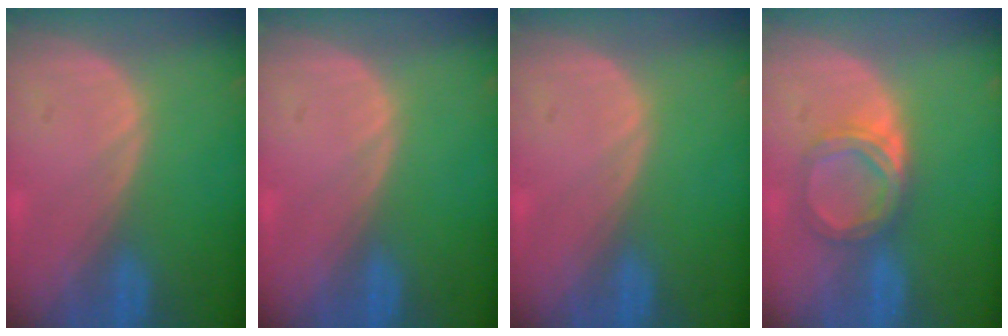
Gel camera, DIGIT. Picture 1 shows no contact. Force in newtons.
{"total": 0.0}
{"total": 0.0}
{"total": 5.4, "press": 4.7, "slide": 2.5}